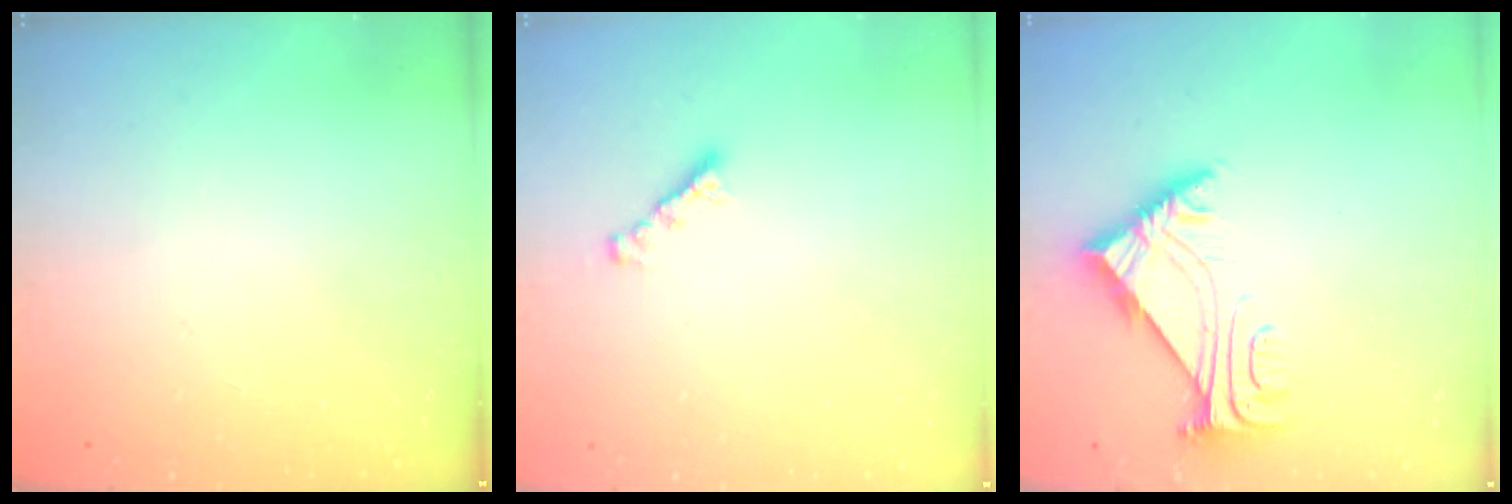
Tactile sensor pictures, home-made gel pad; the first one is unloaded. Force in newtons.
{"total": 3.0, "press": 3.0, "slide": 0.1}
{"total": 5.8, "press": 5.7, "slide": 1.1}